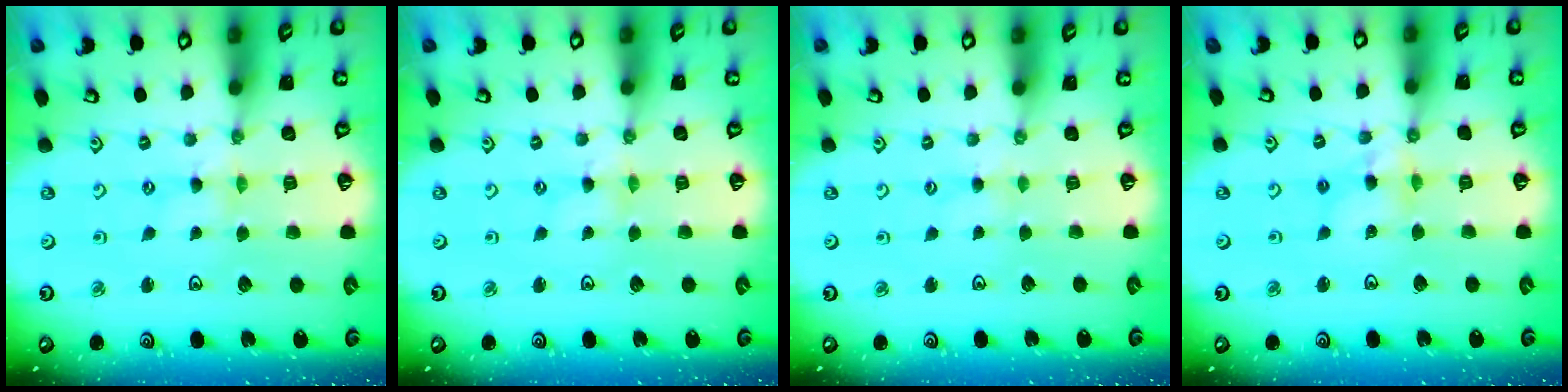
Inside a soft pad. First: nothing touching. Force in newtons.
{"total": 1.1, "press": 1.0, "slide": 0.2}
{"total": 1.7, "press": 1.6, "slide": 0.3}
{"total": 6.2, "press": 6.1, "slide": 0.7}